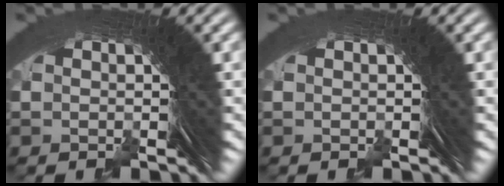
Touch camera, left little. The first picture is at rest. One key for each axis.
{"total": 0.0}